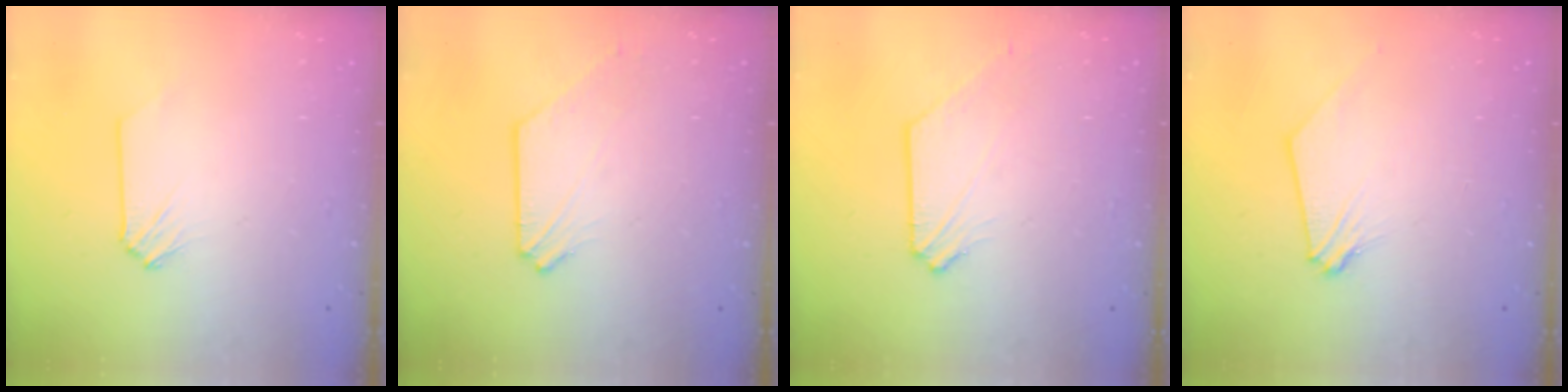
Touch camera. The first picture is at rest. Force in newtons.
{"total": 1.2, "press": 1.2, "slide": 0.2}
{"total": 1.4, "press": 1.4, "slide": 0.2}
{"total": 0.0}